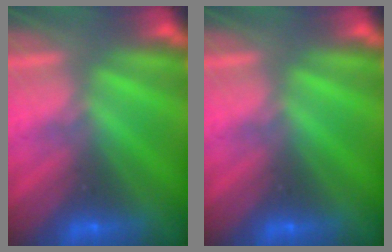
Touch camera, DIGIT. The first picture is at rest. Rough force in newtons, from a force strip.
{"total": 0.0}